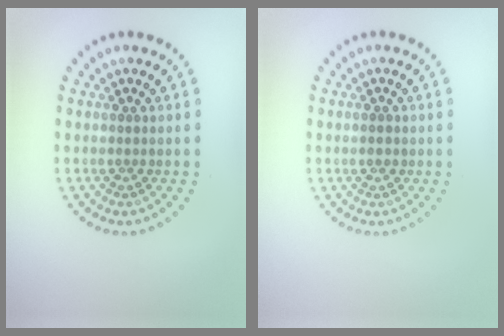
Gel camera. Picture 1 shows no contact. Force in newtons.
{"total": 1.1, "press": 1.1, "slide": 0.2}